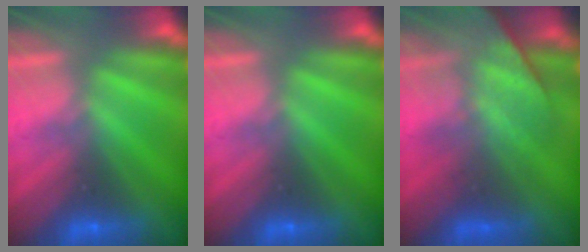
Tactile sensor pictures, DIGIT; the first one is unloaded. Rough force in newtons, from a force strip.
{"total": 0.0}
{"total": 9.4}